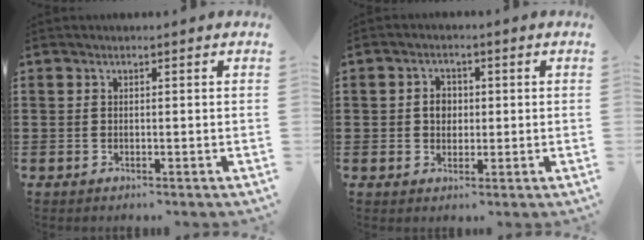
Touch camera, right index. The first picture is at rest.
{"total": 2.9, "force": [0.0, 2.4, 1.7], "torque": [-0.038, 0.010, -0.002]}